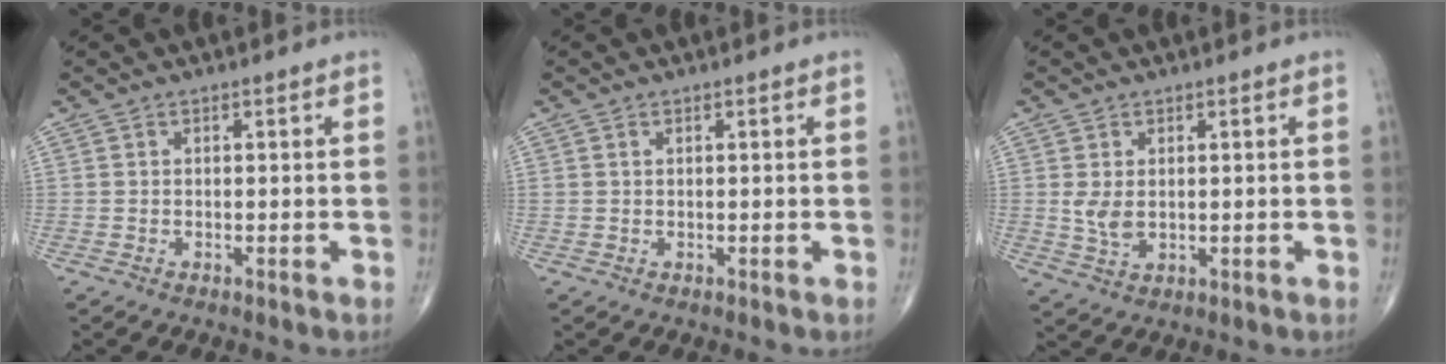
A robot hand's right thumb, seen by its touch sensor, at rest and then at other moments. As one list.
[{"total": 0.5, "force": [0.3, 0.3, 0.3], "torque": [-0.005, 0.004, 0.007]}, {"total": 3.8, "force": [0.5, 2.4, 3.0], "torque": [-0.059, -0.009, 0.017]}]